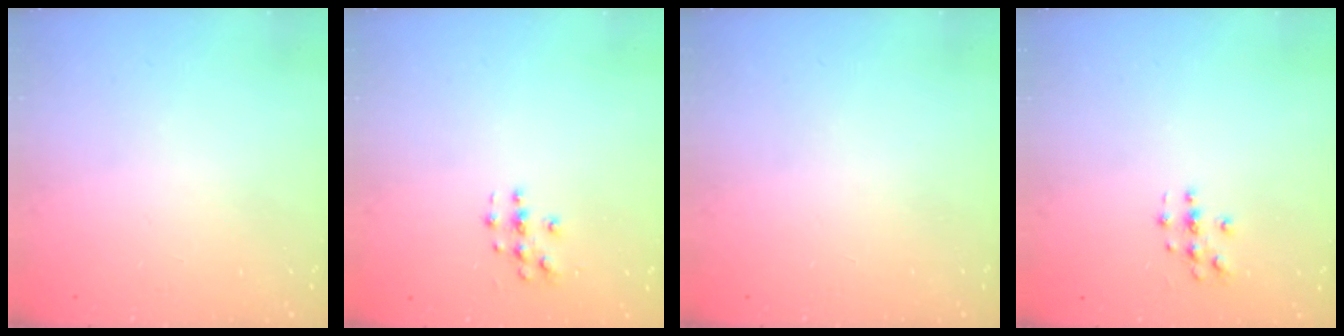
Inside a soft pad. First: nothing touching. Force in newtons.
{"total": 3.1, "press": 3.1, "slide": 0.2}
{"total": 0.0}
{"total": 2.8, "press": 2.8, "slide": 0.3}